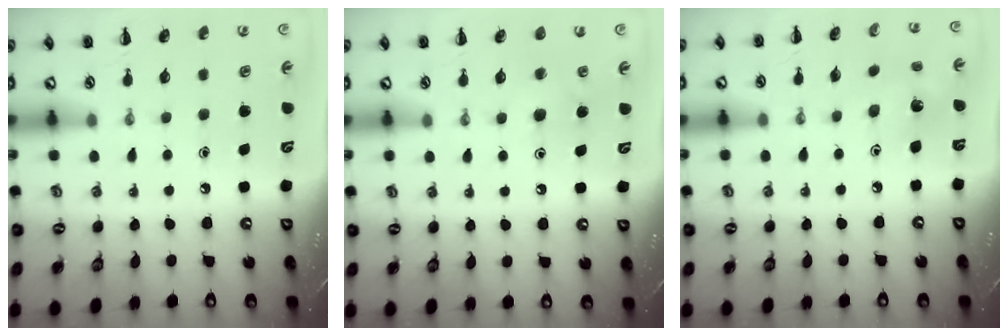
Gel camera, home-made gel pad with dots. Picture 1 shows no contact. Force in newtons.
{"total": 5.2, "press": 5.0, "slide": 1.3}
{"total": 2.2, "press": 2.2, "slide": 0.4}